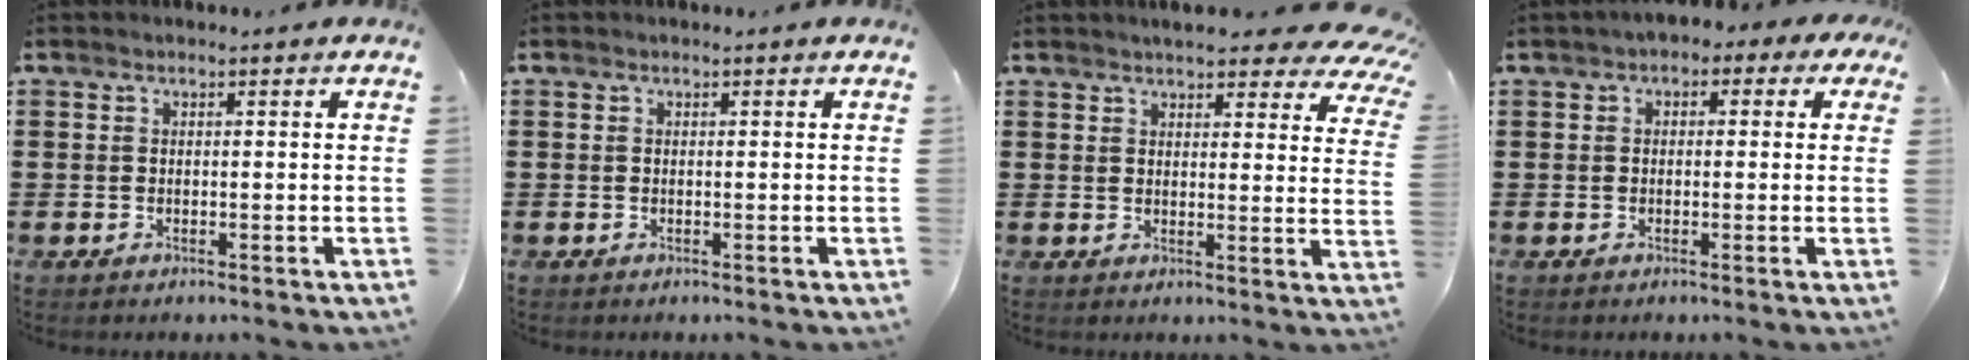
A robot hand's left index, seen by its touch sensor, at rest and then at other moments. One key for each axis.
{"total": 0.0}
{"total": 5.4, "fx": 4.8, "fy": 0.8, "fz": 2.4, "tx": -0.046, "ty": -0.021, "tz": 0.083}
{"total": 1.9, "fx": -0.5, "fy": 1.4, "fz": 1.2, "tx": -0.025, "ty": 0.011, "tz": -0.013}